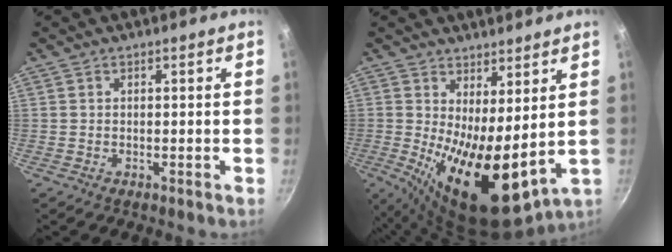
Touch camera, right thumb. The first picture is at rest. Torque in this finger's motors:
{"motor_torque": [-0.59, 1.79, 2.36, -0.41, 0.22]}